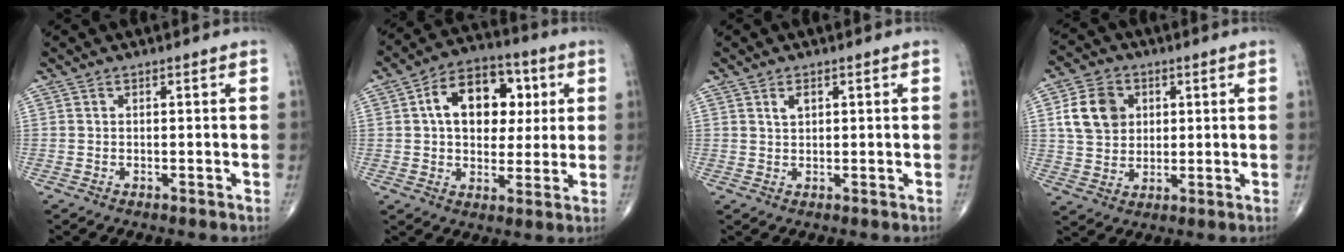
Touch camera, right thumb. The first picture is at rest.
{"total": 14.8, "force": [3.3, 10.1, 10.4], "torque": [-0.114, 0.011, 0.046]}
{"total": 1.9, "force": [0.9, 1.1, 1.2], "torque": [-0.017, -0.002, 0.018]}
{"total": 9.9, "force": [2.7, 8.0, 5.2], "torque": [-0.073, -0.002, 0.050]}